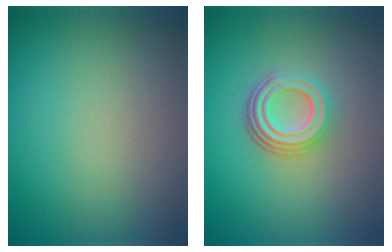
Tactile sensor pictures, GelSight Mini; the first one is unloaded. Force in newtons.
{"total": 4.5, "press": 3.3, "slide": 3.0}